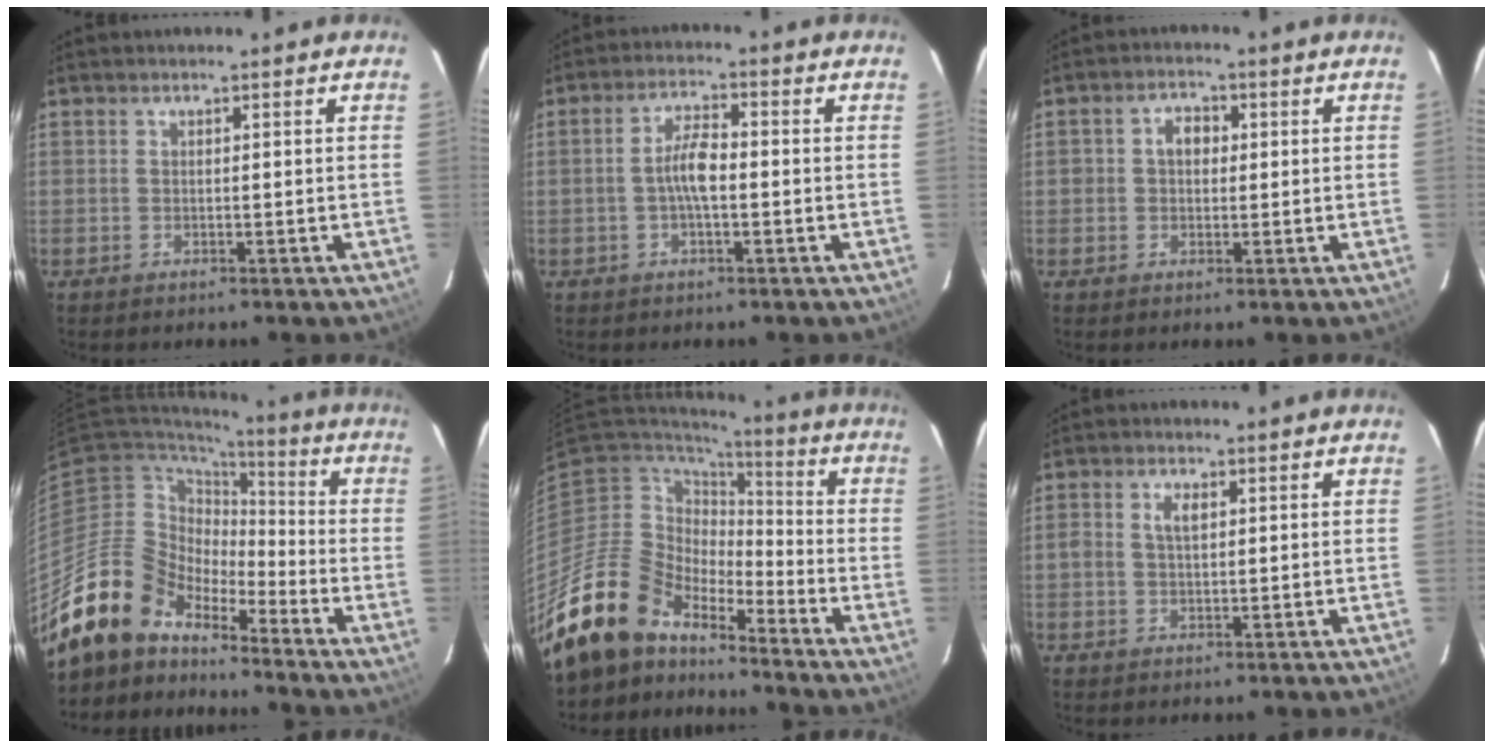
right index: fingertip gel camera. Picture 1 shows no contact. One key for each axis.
{"total": 4.8, "fx": -0.8, "fy": 1.4, "fz": 4.5, "tx": -0.088, "ty": 0.010, "tz": -0.016}
{"total": 3.6, "fx": 0.3, "fy": 3.0, "fz": 1.9, "tx": -0.031, "ty": 0.013, "tz": 0.005}
{"total": 14.6, "fx": -12.8, "fy": 6.5, "fz": 2.7, "tx": -0.061, "ty": 0.021, "tz": -0.240}
{"total": 16.1, "fx": -14.0, "fy": 7.1, "fz": 3.9, "tx": -0.096, "ty": 0.009, "tz": -0.256}
{"total": 2.7, "fx": 0.6, "fy": 1.5, "fz": 2.2, "tx": -0.040, "ty": 0.007, "tz": 0.011}